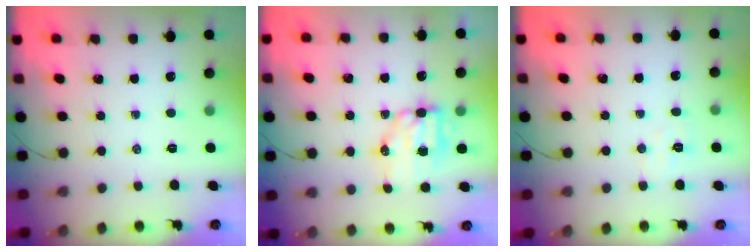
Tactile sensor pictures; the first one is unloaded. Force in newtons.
{"total": 8.5, "press": 8.3, "slide": 1.7}
{"total": 3.4, "press": 3.3, "slide": 0.8}